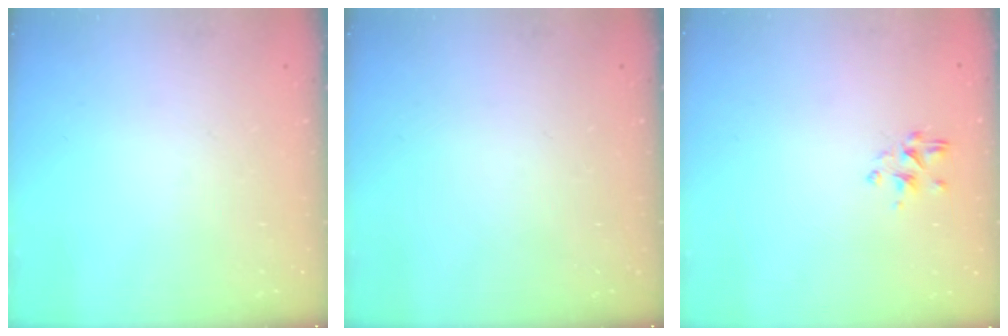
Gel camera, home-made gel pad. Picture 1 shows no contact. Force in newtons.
{"total": 0.0}
{"total": 2.3, "press": 2.1, "slide": 0.9}